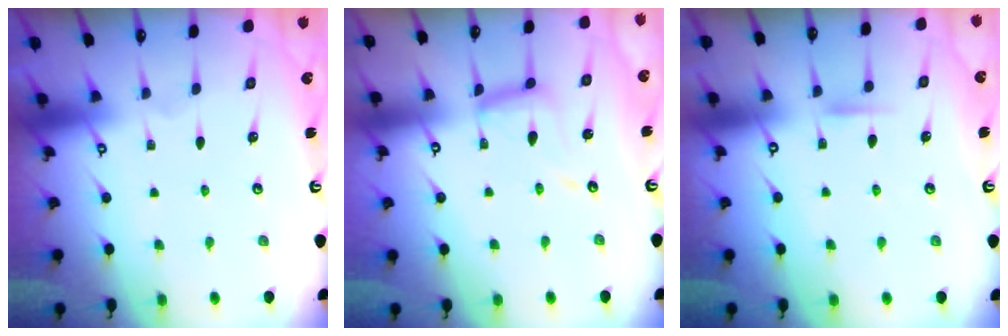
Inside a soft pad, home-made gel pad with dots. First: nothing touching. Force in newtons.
{"total": 10.8, "press": 10.7, "slide": 0.9}
{"total": 5.5, "press": 5.5, "slide": 0.5}